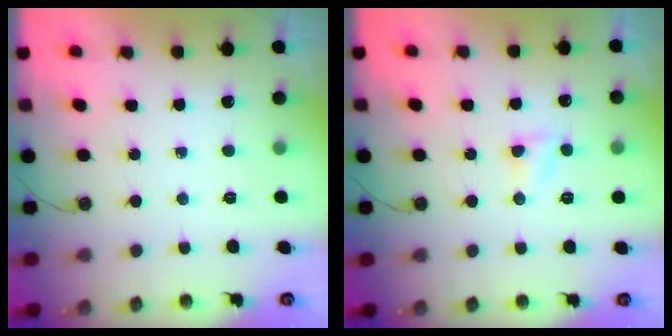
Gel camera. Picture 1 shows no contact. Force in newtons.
{"total": 3.6, "press": 3.6, "slide": 0.5}